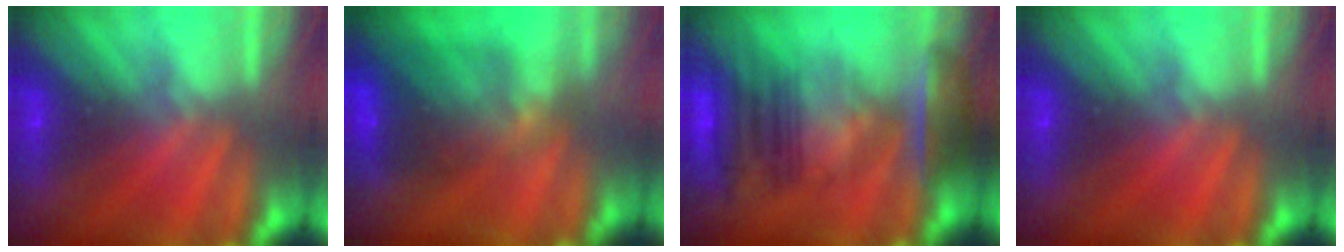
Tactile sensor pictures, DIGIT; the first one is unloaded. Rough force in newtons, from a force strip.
{"total": 9.2}
{"total": 7.3}
{"total": 0.0}